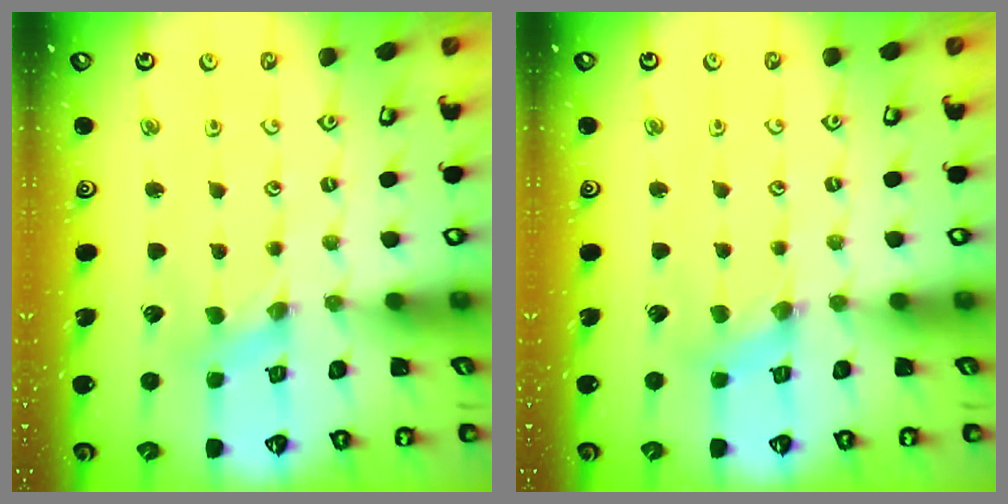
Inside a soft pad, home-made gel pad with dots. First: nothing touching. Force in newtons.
{"total": 1.6, "press": 1.6, "slide": 0.4}